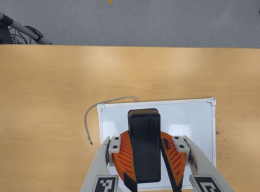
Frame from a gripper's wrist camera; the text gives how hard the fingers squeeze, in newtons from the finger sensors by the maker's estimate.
{"total": 9.0, "left": 9.4, "right": 8.5}